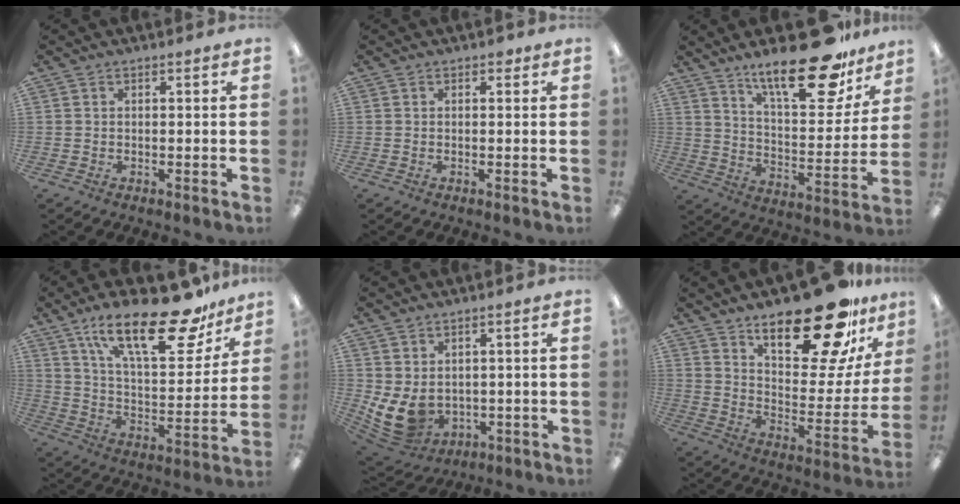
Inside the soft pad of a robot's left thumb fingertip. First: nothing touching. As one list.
[{"total": 0.9, "force": [0.5, 0.6, 0.5], "torque": [-0.003, 0.000, 0.007]}, {"total": 22.5, "force": [16.4, 7.7, 13.3], "torque": [-0.201, -0.104, 0.271]}, {"total": 25.9, "force": [17.1, 9.2, 17.1], "torque": [-0.264, -0.097, 0.283]}, {"total": 8.2, "force": [0.2, 6.1, 5.5], "torque": [-0.120, -0.019, 0.009]}, {"total": 24.8, "force": [18.0, 8.1, 15.0], "torque": [-0.211, -0.120, 0.296]}]